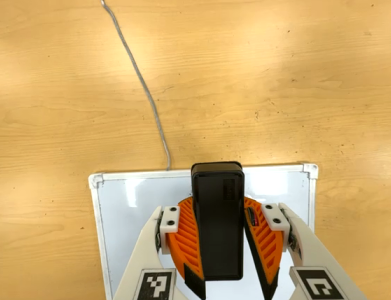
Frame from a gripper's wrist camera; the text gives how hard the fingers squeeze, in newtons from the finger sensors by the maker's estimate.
{"total": 11.4, "left": 11.0, "right": 11.8}